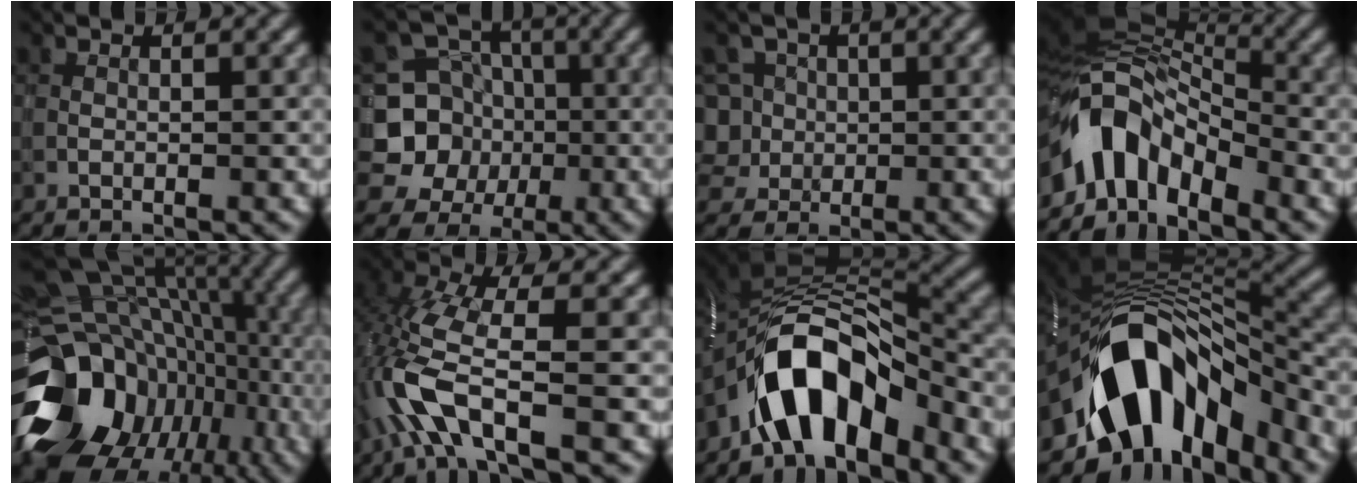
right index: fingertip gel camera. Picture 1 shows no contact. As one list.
[{"total": 7.2, "force": [-0.9, 6.9, 1.9], "torque": [-0.032, -0.004, -0.045]}, {"total": 7.1, "force": [-0.4, 6.5, 2.7], "torque": [-0.057, 0.032, -0.030]}, {"total": 9.3, "force": [-4.3, 5.6, 6.0], "torque": [-0.101, 0.005, -0.083]}, {"total": 18.7, "force": [-5.4, 14.6, 10.2], "torque": [-0.174, -0.003, -0.064]}, {"total": 7.4, "force": [-2.8, 2.1, 6.5], "torque": [-0.158, 0.002, -0.065]}, {"total": 10.1, "force": [-5.5, 4.6, 7.1], "torque": [-0.111, 0.015, -0.101]}, {"total": 12.0, "force": [-6.1, 6.9, 7.8], "torque": [-0.120, 0.008, -0.101]}]